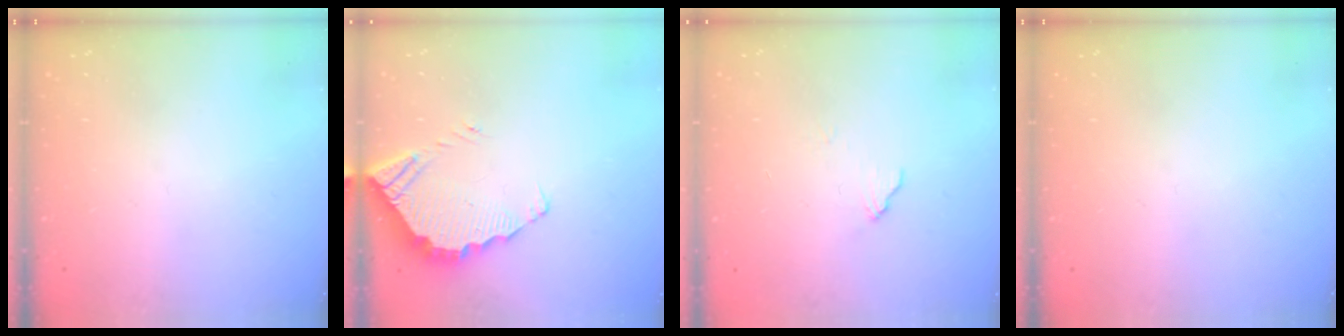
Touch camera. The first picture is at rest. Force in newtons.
{"total": 4.5, "press": 4.5, "slide": 0.2}
{"total": 5.4, "press": 5.4, "slide": 0.5}
{"total": 0.0}